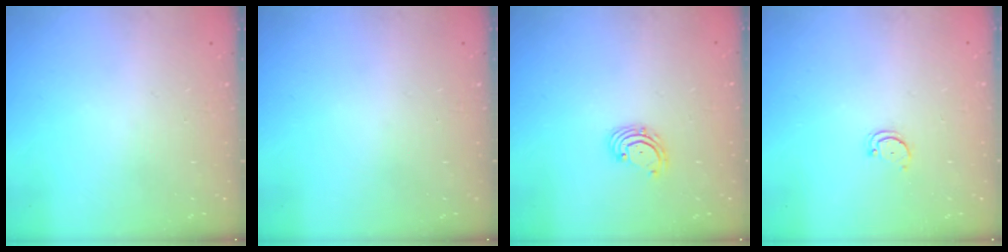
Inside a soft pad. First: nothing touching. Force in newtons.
{"total": 0.0}
{"total": 2.7, "press": 2.7, "slide": 0.6}
{"total": 2.3, "press": 2.3, "slide": 0.2}